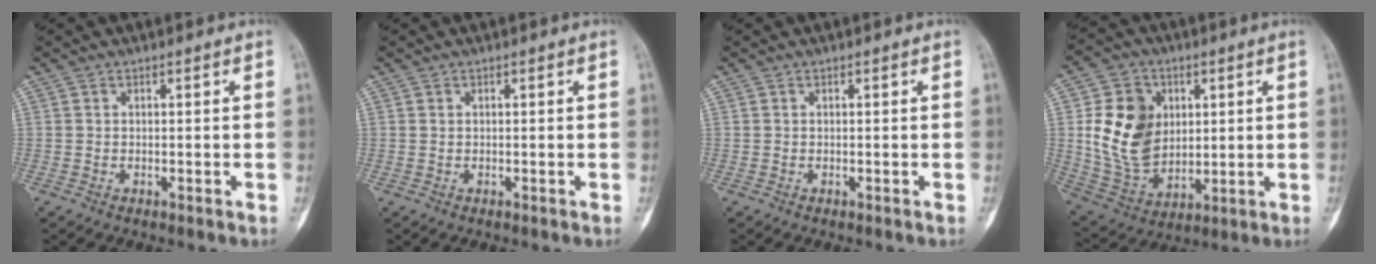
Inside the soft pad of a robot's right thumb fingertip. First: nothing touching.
{"total": 0.0}
{"total": 0.0}
{"total": 16.3, "force": [2.8, 12.4, 10.2], "torque": [-0.153, -0.009, 0.066]}